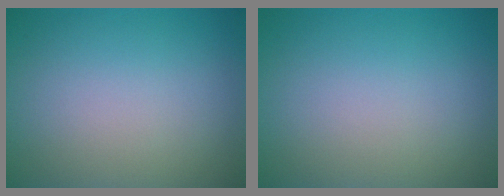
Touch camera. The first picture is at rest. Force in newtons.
{"total": 0.0}